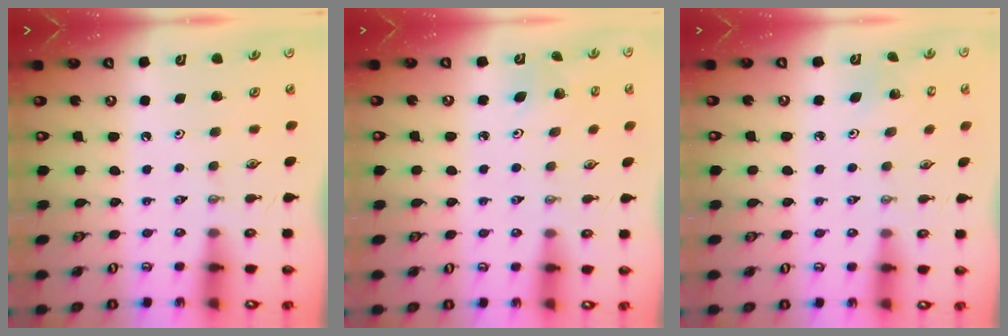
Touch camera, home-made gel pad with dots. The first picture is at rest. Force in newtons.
{"total": 3.5, "press": 3.5, "slide": 0.3}
{"total": 2.8, "press": 2.8, "slide": 0.2}